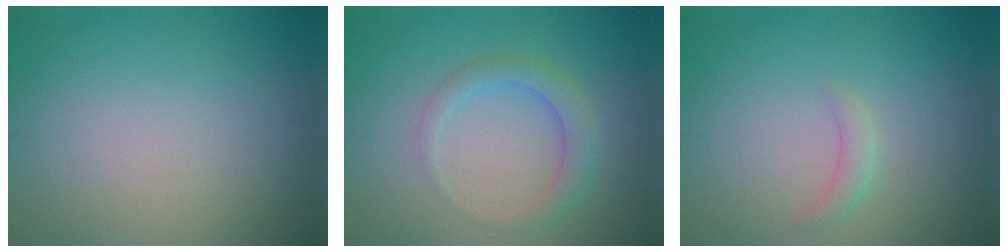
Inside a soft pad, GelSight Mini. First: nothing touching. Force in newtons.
{"total": 2.6, "press": 2.6, "slide": 0.1}
{"total": 1.2, "press": 1.2, "slide": 0.1}